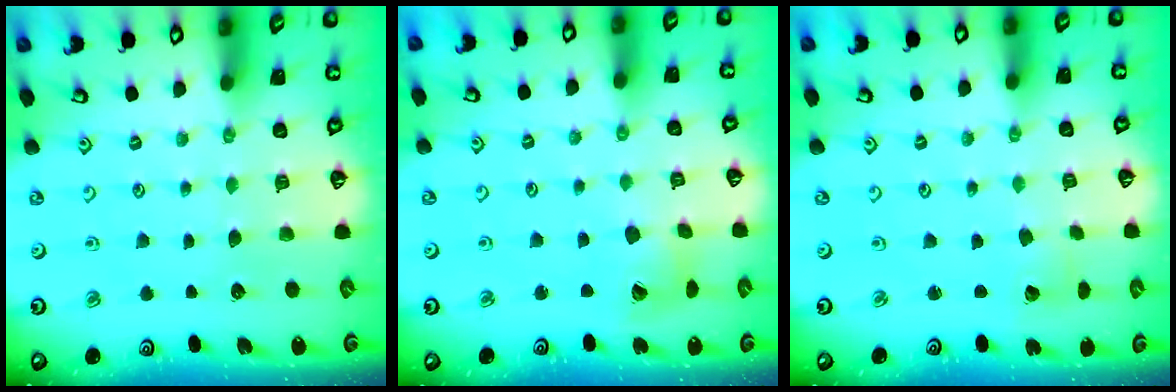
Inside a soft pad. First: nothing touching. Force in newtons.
{"total": 9.8, "press": 9.7, "slide": 1.1}
{"total": 2.1, "press": 2.1, "slide": 0.2}